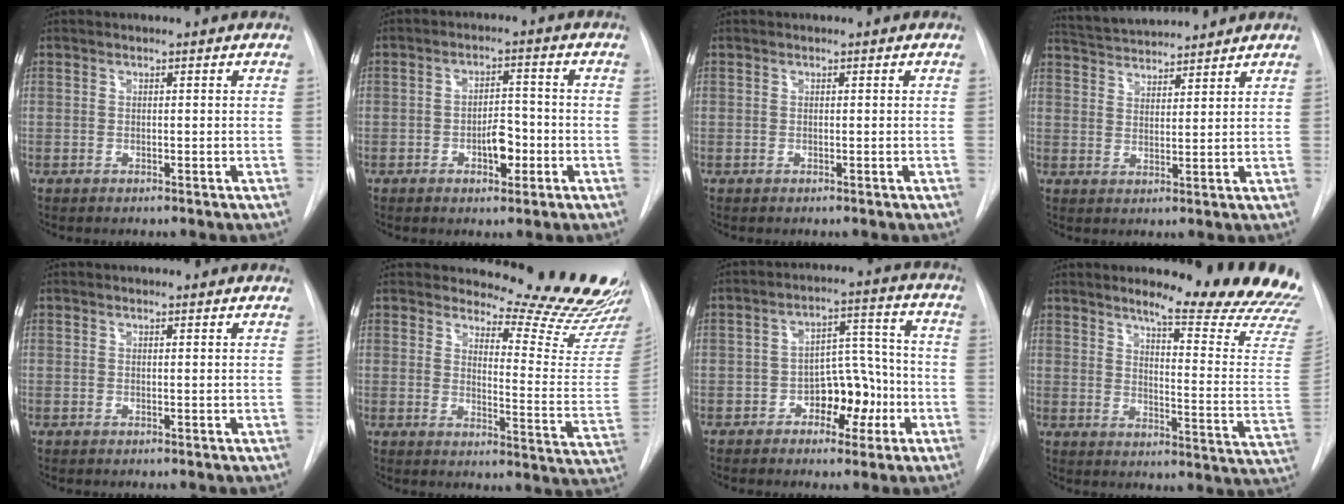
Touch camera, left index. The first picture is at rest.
{"total": 4.6, "force": [-1.7, 2.2, 3.7], "torque": [-0.052, 0.007, -0.023]}
{"total": 0.0}
{"total": 9.4, "force": [9.0, 0.7, 2.3], "torque": [-0.049, 0.027, 0.148]}
{"total": 3.3, "force": [3.1, 0.6, 0.7], "torque": [-0.014, 0.015, 0.030]}
{"total": 18.4, "force": [17.8, 1.1, 4.6], "torque": [-0.050, -0.151, 0.195]}
{"total": 7.7, "force": [-3.0, 4.4, 5.5], "torque": [-0.074, 0.028, -0.043]}
{"total": 20.2, "force": [18.4, 1.2, 8.1], "torque": [-0.098, -0.122, 0.210]}